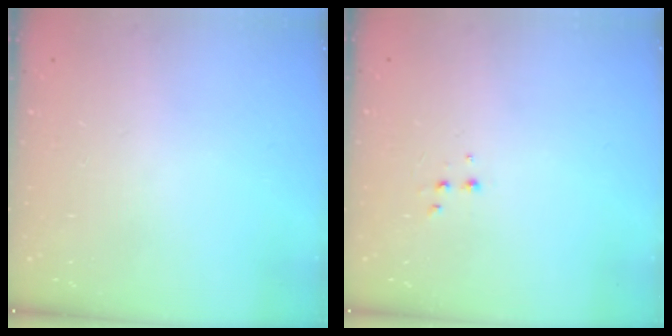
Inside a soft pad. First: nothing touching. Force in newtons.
{"total": 1.9, "press": 1.9, "slide": 0.2}